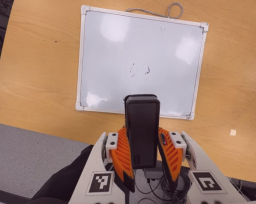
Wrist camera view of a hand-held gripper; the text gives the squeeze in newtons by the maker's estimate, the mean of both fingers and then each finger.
{"total": 10.2, "left": 8.9, "right": 11.4}